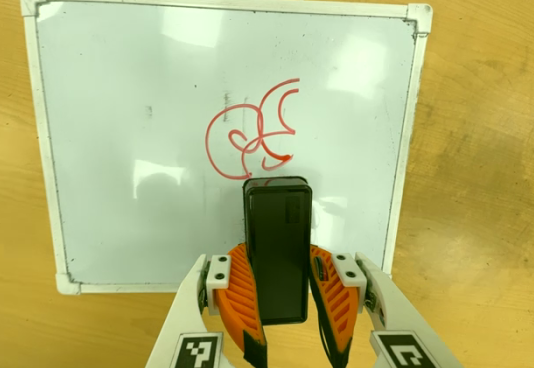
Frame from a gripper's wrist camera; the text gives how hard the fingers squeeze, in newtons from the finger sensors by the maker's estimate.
{"total": 10.4, "left": 9.4, "right": 11.4}